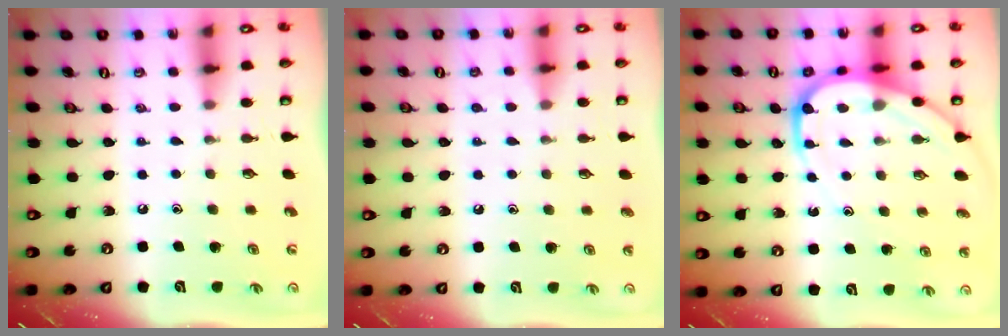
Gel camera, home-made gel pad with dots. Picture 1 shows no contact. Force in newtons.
{"total": 2.6, "press": 2.6, "slide": 0.3}
{"total": 11.8, "press": 11.7, "slide": 1.0}